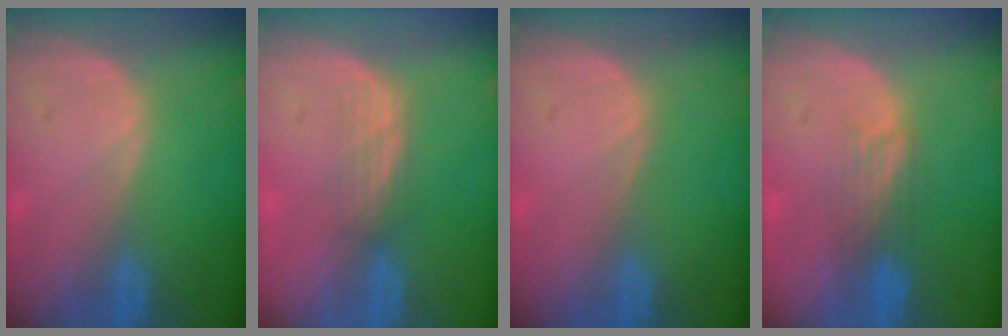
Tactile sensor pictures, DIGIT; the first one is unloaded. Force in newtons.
{"total": 2.9, "press": 2.6, "slide": 1.4}
{"total": 0.0}
{"total": 3.9, "press": 3.2, "slide": 2.2}